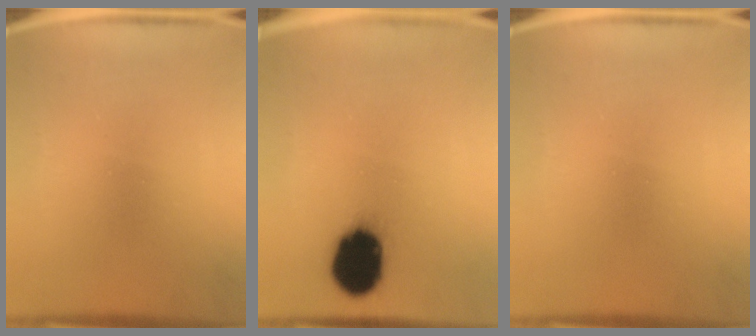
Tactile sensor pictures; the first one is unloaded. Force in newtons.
{"total": 15.3}
{"total": 0.0}